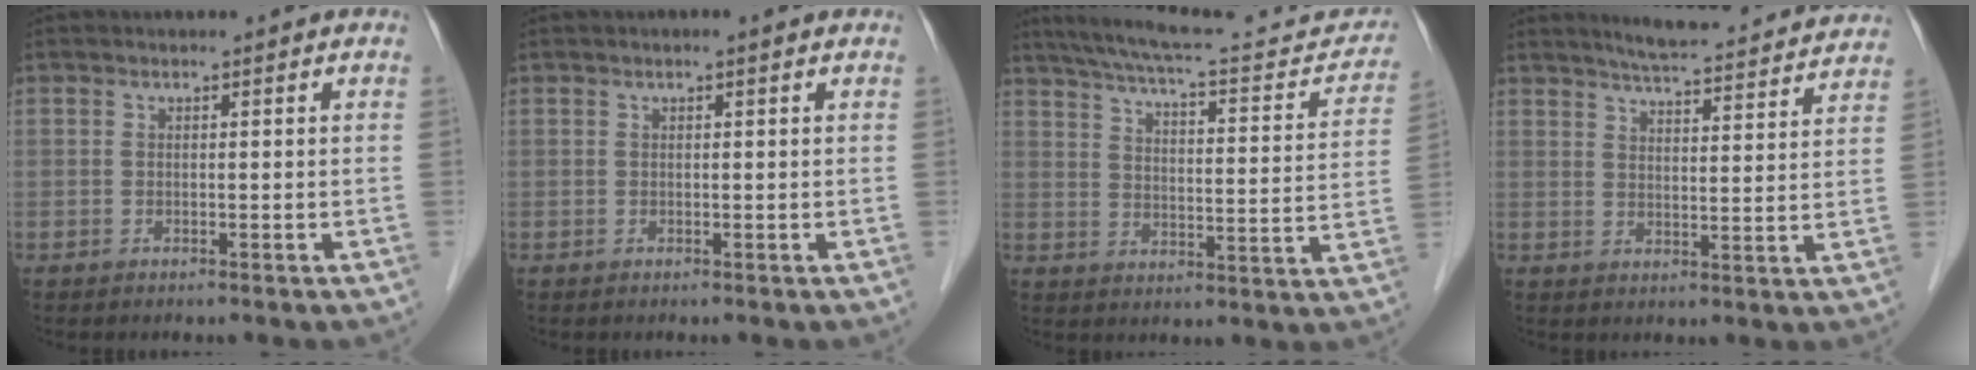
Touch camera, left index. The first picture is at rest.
{"total": 0.6, "force": [-0.1, 0.0, 0.6], "torque": [-0.012, 0.003, -0.003]}
{"total": 21.6, "force": [19.5, 3.2, 8.9], "torque": [-0.134, -0.019, 0.253]}
{"total": 15.9, "force": [15.0, 1.6, 5.3], "torque": [-0.073, -0.010, 0.185]}